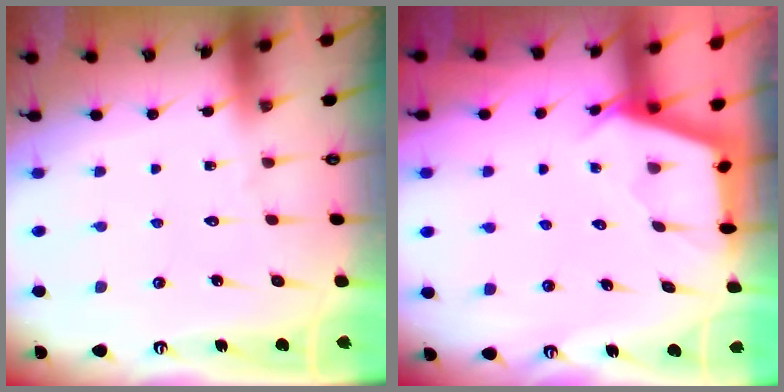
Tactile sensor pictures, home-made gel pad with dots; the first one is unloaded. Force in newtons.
{"total": 2.7, "press": 2.7, "slide": 0.3}